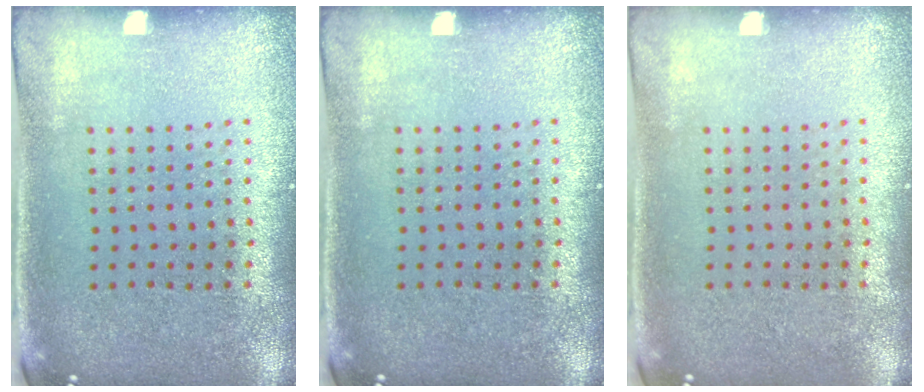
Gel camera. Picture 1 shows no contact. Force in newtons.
{"total": 0.0}
{"total": 0.0}